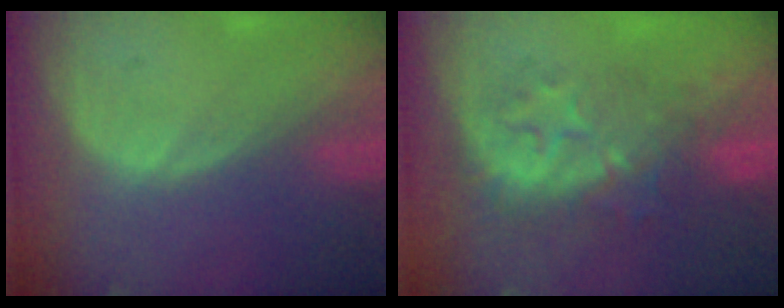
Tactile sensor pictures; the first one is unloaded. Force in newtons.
{"total": 8.1, "press": 8.0, "slide": 1.1}